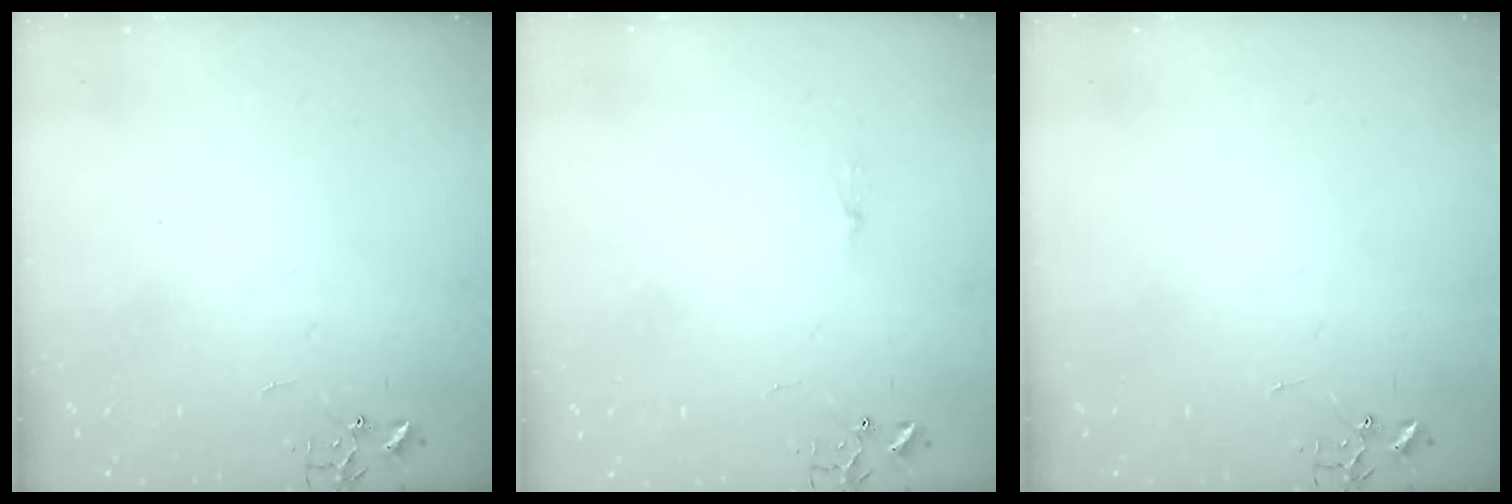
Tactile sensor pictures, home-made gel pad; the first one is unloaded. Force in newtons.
{"total": 3.6, "press": 3.6, "slide": 0.5}
{"total": 0.0}